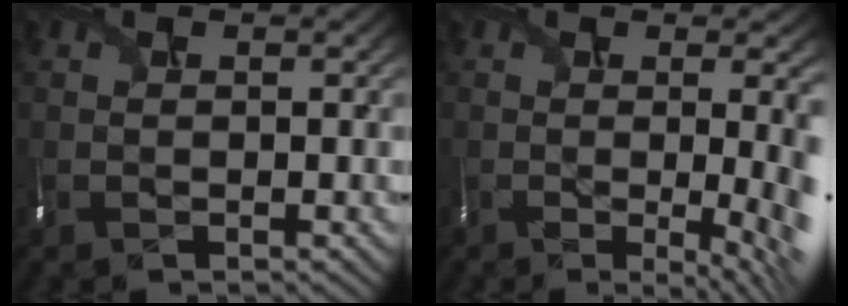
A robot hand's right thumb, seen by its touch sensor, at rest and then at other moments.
{"total": 11.0, "force": [-1.1, 4.0, 10.1], "torque": [-0.085, -0.003, -0.010]}